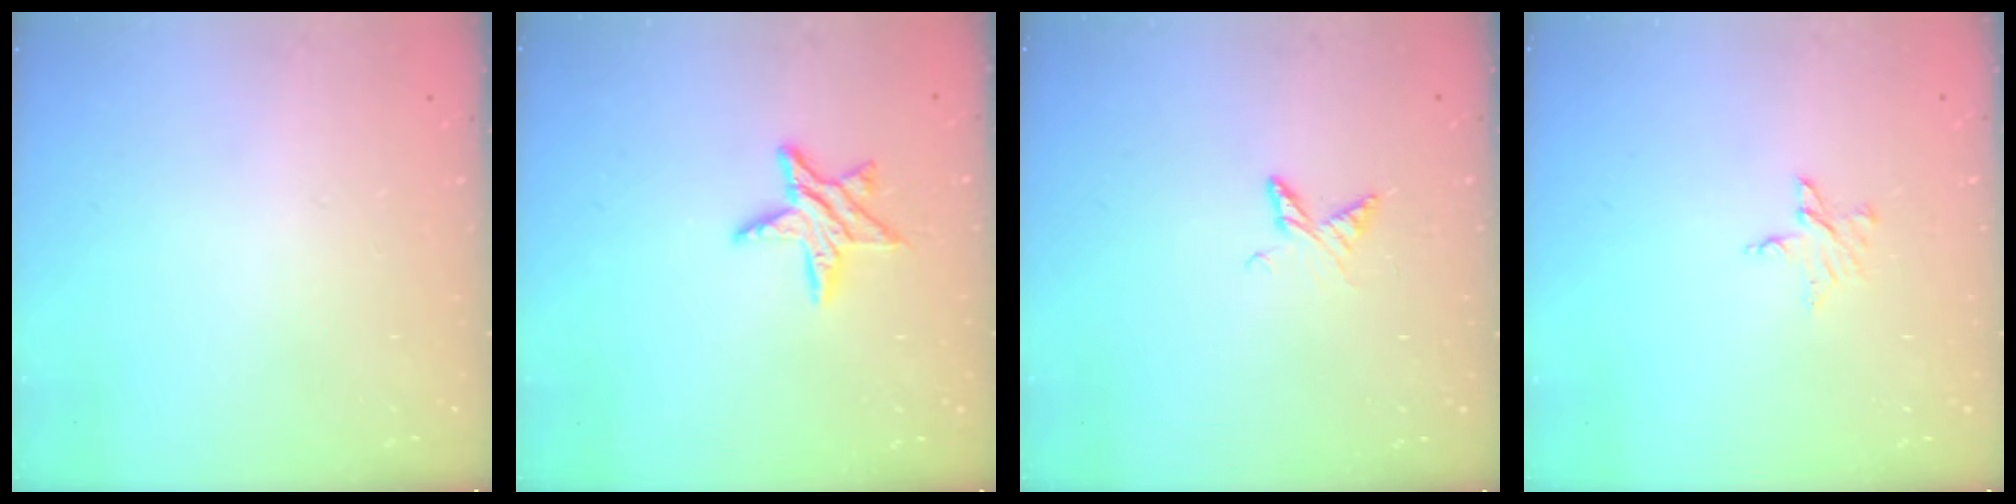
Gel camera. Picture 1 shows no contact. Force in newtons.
{"total": 8.9, "press": 8.9, "slide": 0.5}
{"total": 7.2, "press": 7.2, "slide": 0.6}
{"total": 5.3, "press": 5.3, "slide": 0.5}